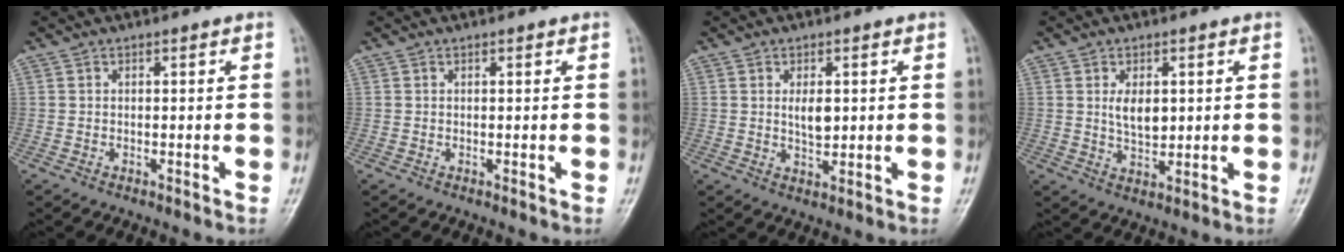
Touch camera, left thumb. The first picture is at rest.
{"total": 0.6, "force": [0.3, 0.2, 0.4], "torque": [-0.008, -0.001, 0.004]}
{"total": 4.0, "force": [0.8, 2.1, 3.4], "torque": [-0.050, -0.009, 0.016]}
{"total": 5.2, "force": [1.1, 3.0, 4.1], "torque": [-0.058, -0.011, 0.024]}